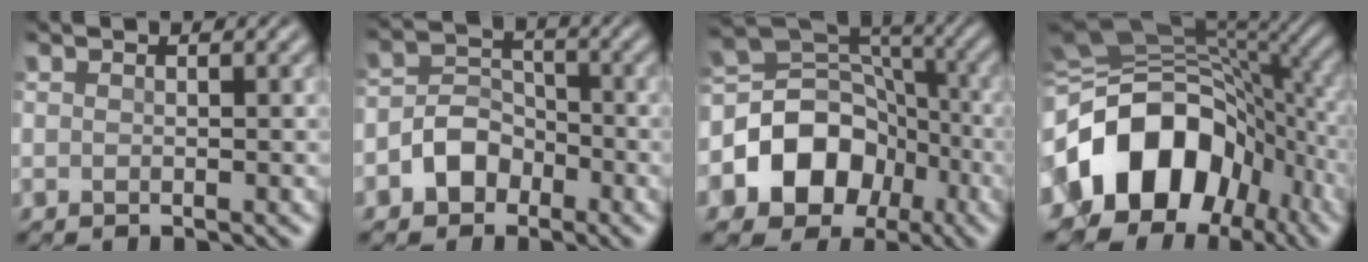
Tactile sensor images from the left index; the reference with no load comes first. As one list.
[{"total": 3.5, "force": [-2.2, 2.4, 1.3], "torque": [-0.019, 0.006, -0.039]}, {"total": 9.6, "force": [-3.7, 7.8, 4.2], "torque": [-0.065, 0.013, -0.082]}, {"total": 15.3, "force": [-5.5, 10.7, 9.4], "torque": [-0.166, -0.005, -0.104]}]